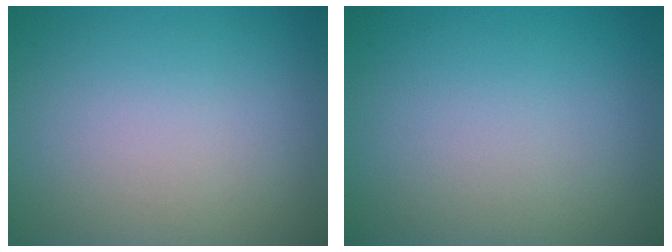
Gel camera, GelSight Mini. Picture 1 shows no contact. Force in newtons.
{"total": 0.0}